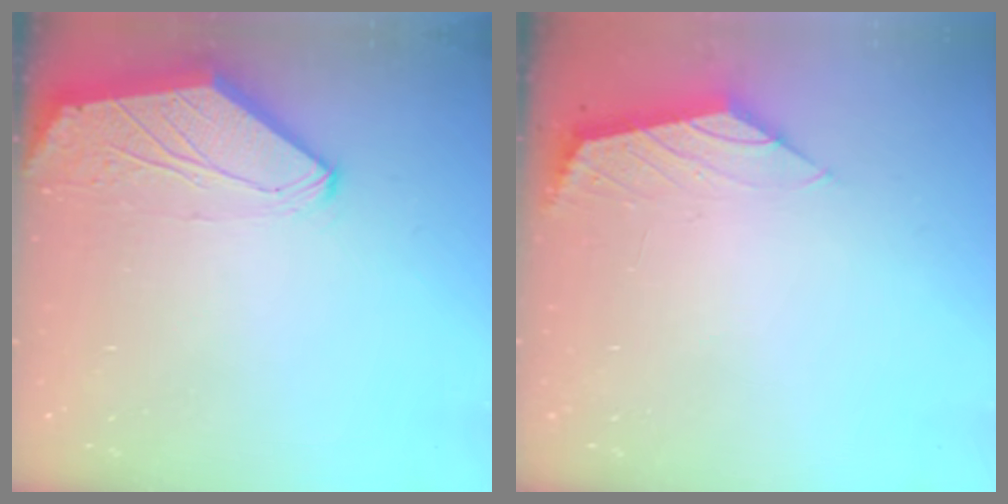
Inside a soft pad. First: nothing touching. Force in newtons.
{"total": 0.9, "press": 0.9, "slide": 0.3}